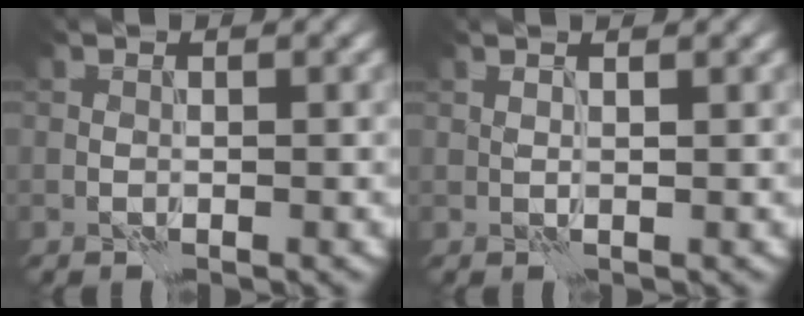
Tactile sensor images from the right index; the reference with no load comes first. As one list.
[{"total": 1.6, "force": [1.1, 0.5, 1.1], "torque": [-0.010, 0.000, -0.001]}]